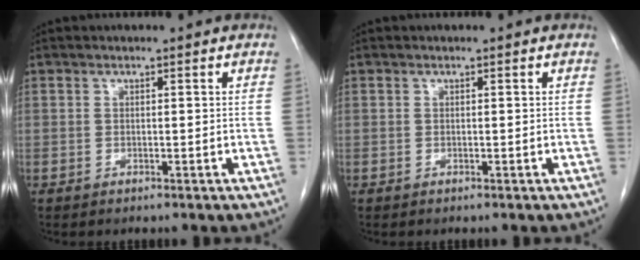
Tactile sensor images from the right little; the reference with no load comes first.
{"total": 0.0}